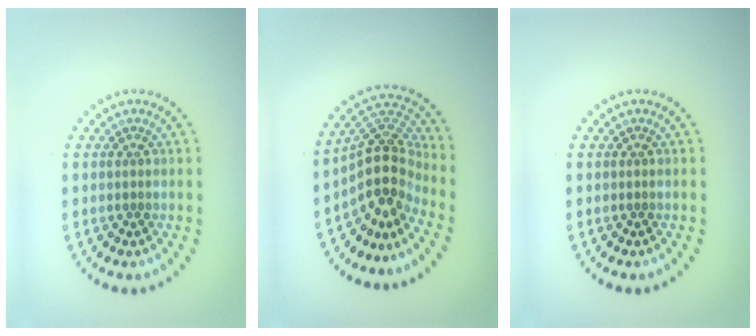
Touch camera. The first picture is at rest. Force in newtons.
{"total": 5.1, "press": 3.7, "slide": 3.4}
{"total": 0.0}